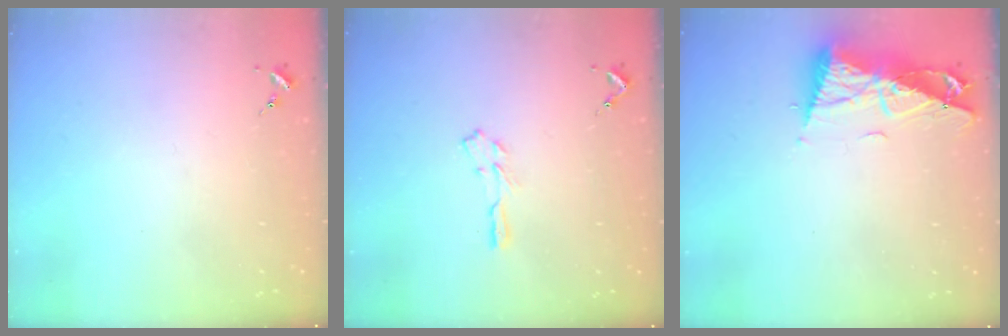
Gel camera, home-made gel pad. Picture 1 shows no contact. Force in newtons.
{"total": 3.6, "press": 3.6, "slide": 0.4}
{"total": 10.7, "press": 10.6, "slide": 1.4}